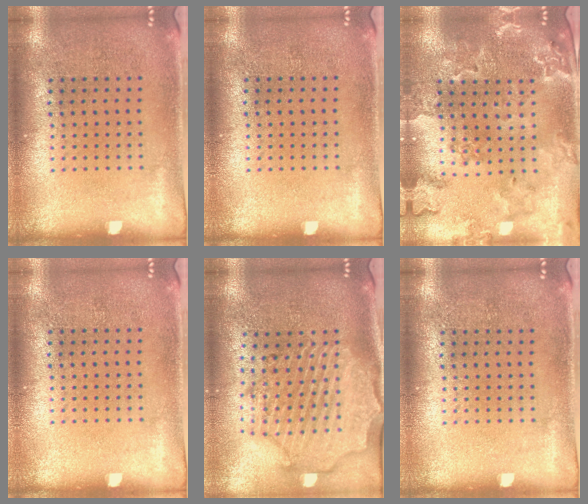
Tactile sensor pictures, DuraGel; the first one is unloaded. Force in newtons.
{"total": 0.0}
{"total": 1.9, "press": 1.9, "slide": 0.2}
{"total": 0.0}
{"total": 2.9, "press": 2.6, "slide": 1.3}
{"total": 0.0}